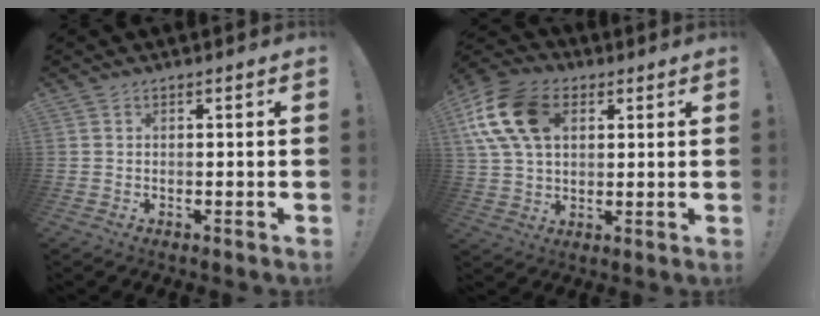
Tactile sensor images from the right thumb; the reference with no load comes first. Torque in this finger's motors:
{"motor_torque": [1.09, 1.49, 1.52, 0.42, 0.18]}